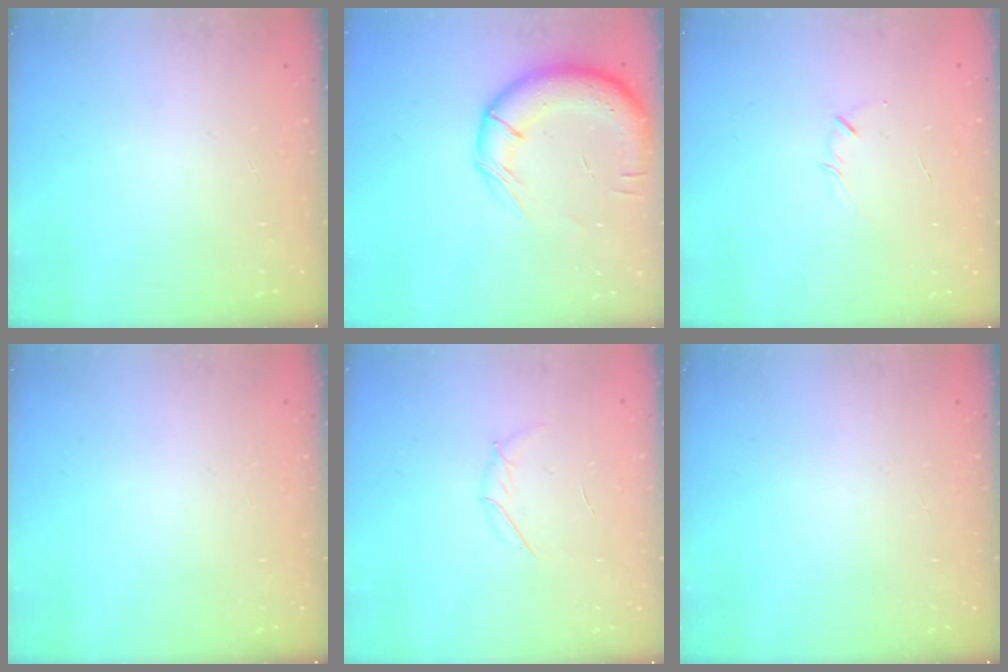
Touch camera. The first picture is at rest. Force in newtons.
{"total": 15.0, "press": 14.6, "slide": 3.5}
{"total": 2.4, "press": 2.3, "slide": 0.5}
{"total": 0.0}
{"total": 3.9, "press": 3.7, "slide": 1.1}
{"total": 0.0}